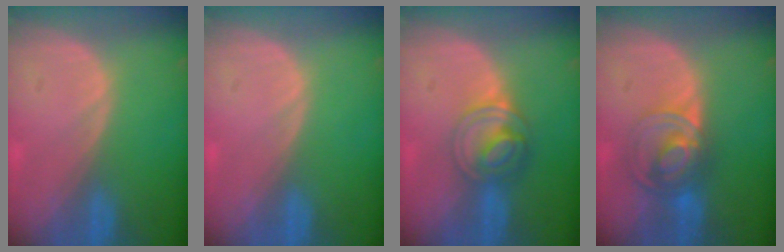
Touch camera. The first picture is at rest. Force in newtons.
{"total": 0.0}
{"total": 6.3, "press": 5.4, "slide": 3.2}
{"total": 7.5, "press": 6.1, "slide": 4.3}